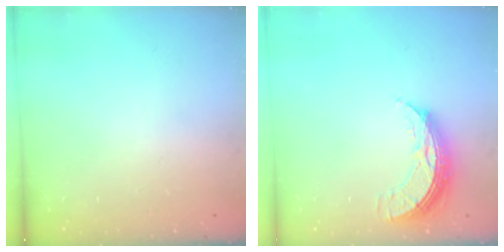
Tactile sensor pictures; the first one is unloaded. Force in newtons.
{"total": 9.8, "press": 9.8, "slide": 0.6}